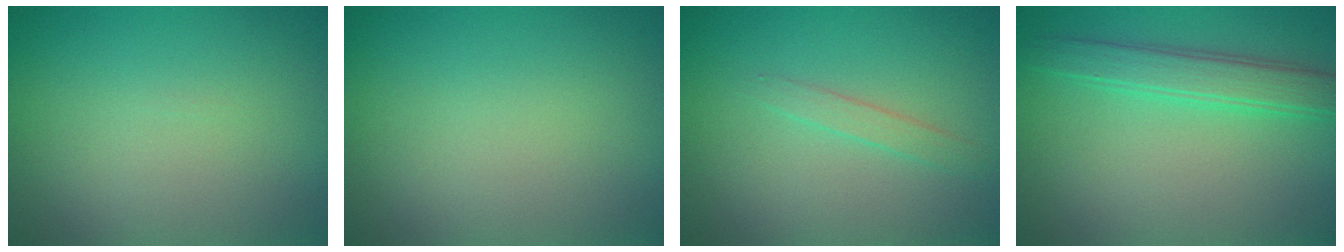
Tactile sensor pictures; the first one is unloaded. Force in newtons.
{"total": 0.0}
{"total": 1.2, "press": 1.2, "slide": 0.1}
{"total": 2.4, "press": 2.4, "slide": 0.2}